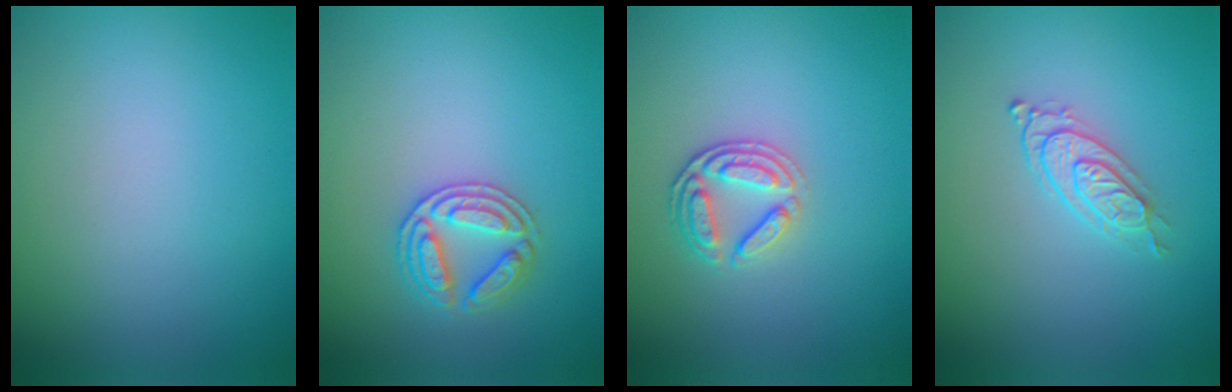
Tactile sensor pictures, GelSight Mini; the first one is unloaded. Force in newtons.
{"total": 2.7, "press": 2.7, "slide": 0.4}
{"total": 2.7, "press": 2.5, "slide": 1.0}
{"total": 2.5, "press": 2.1, "slide": 1.4}